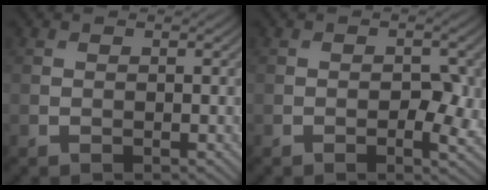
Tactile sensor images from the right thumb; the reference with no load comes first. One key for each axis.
{"total": 3.8, "fx": -0.3, "fy": 2.0, "fz": 3.2, "tx": -0.038, "ty": -0.007, "tz": -0.003}